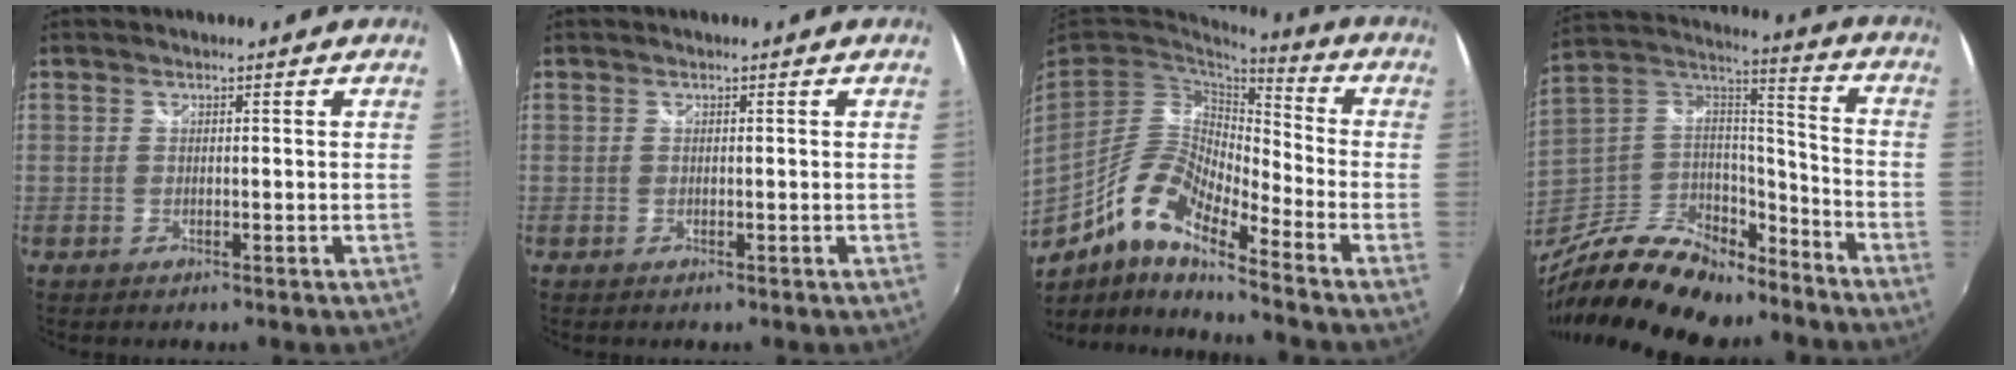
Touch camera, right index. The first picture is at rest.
{"total": 0.0}
{"total": 14.0, "force": [-8.4, 3.4, 10.7], "torque": [-0.201, -0.005, -0.168]}
{"total": 25.1, "force": [-17.9, 11.6, 13.2], "torque": [-0.282, 0.015, -0.290]}